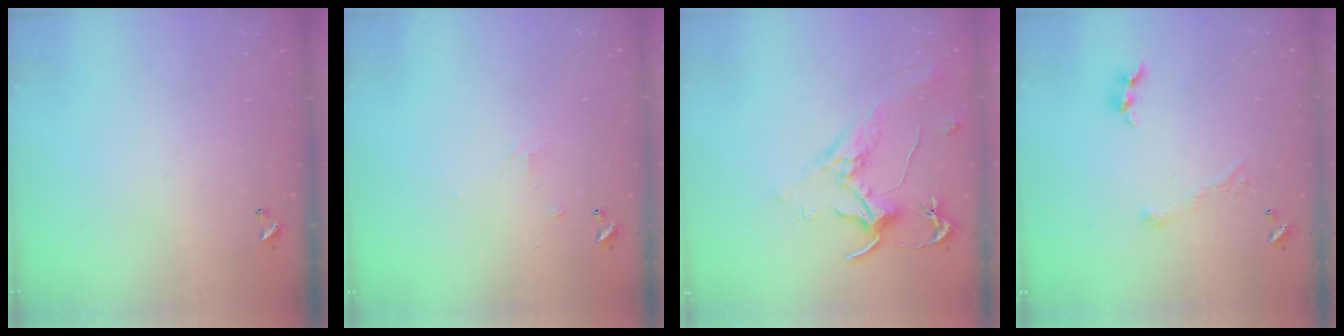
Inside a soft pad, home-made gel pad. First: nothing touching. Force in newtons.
{"total": 1.2, "press": 1.1, "slide": 0.6}
{"total": 1.8, "press": 1.7, "slide": 0.8}
{"total": 2.9, "press": 2.8, "slide": 0.4}